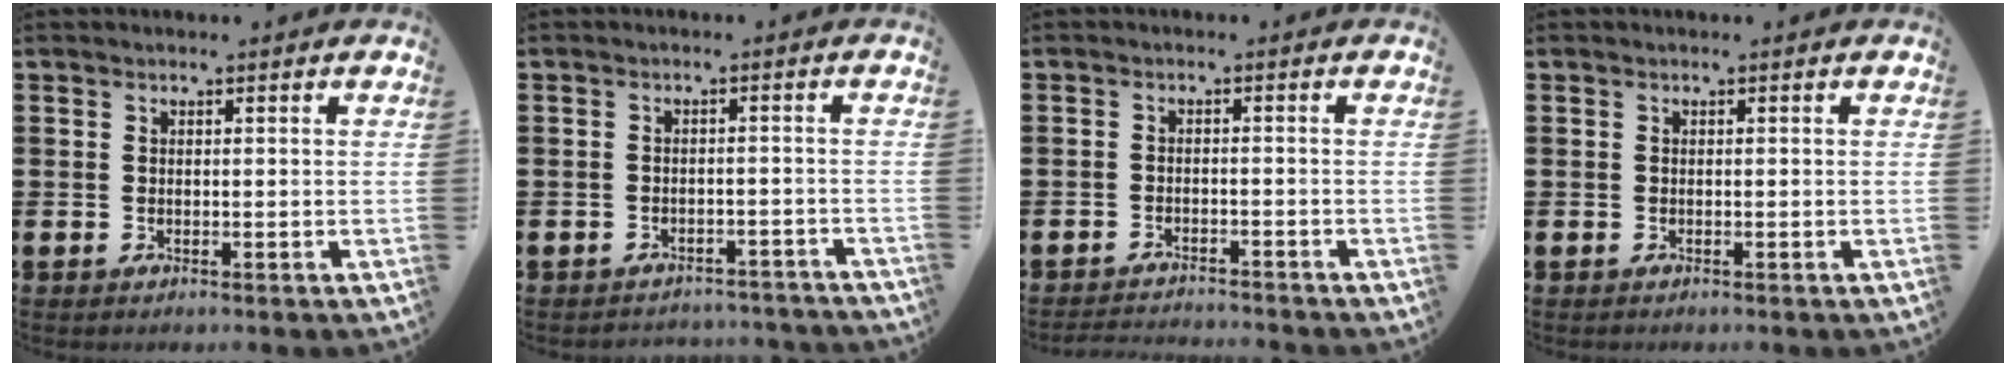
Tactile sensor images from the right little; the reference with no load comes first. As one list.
[{"total": 1.8, "force": [-1.8, 0.1, -0.1], "torque": [-0.004, 0.004, -0.039]}, {"total": 1.8, "force": [-1.8, -0.1, 0.0], "torque": [-0.002, 0.004, -0.039]}, {"total": 0.0}]